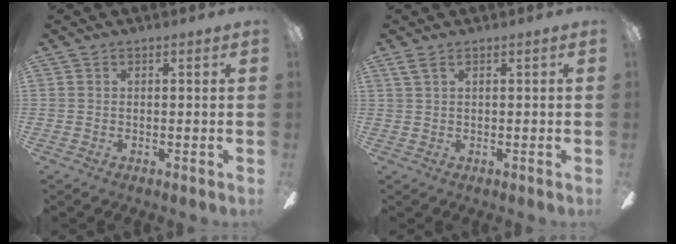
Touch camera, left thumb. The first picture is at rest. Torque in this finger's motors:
{"motor_torque": [0.55, 0.37, 0.72, -0.35, 0.08]}